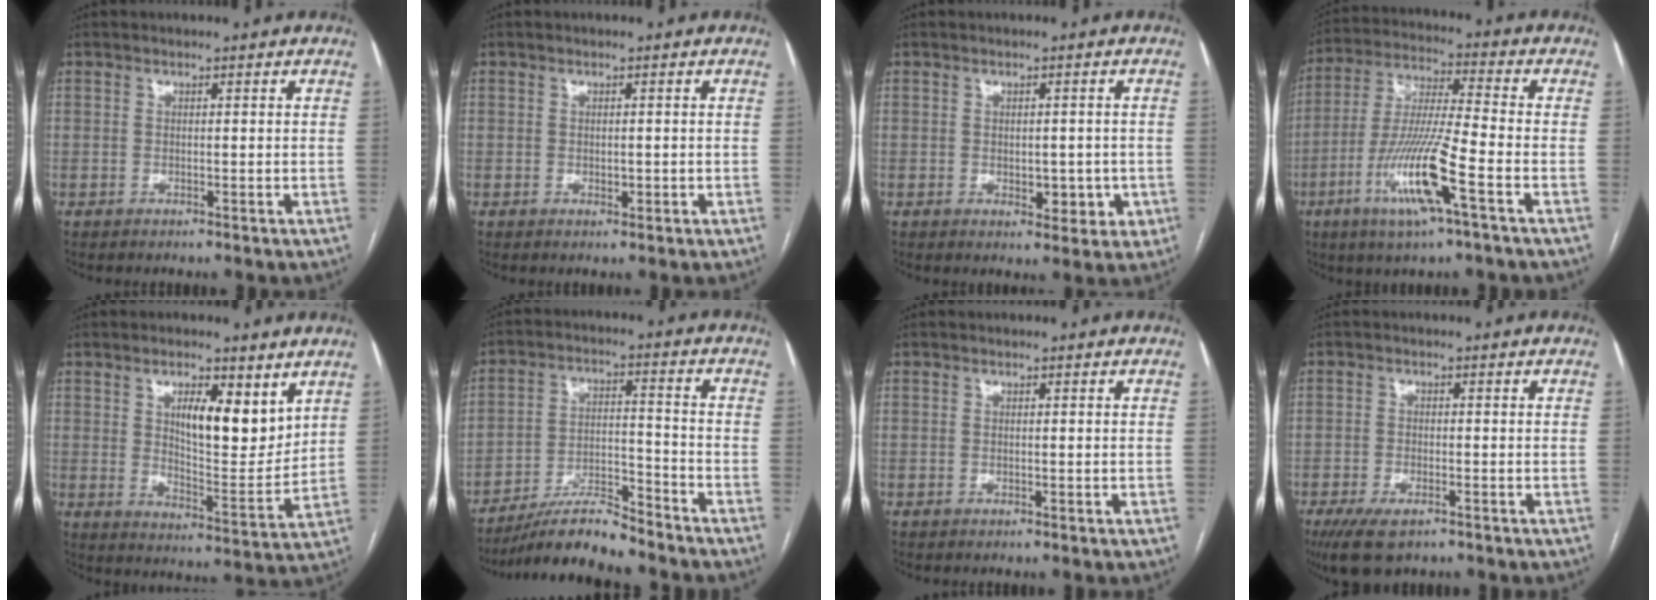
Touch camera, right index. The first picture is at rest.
{"total": 1.1, "force": [-0.2, 0.7, 0.9], "torque": [-0.013, 0.000, 0.002]}
{"total": 4.8, "force": [-0.9, 2.7, 3.8], "torque": [-0.038, 0.003, -0.001]}
{"total": 13.6, "force": [-5.7, 0.3, 12.4], "torque": [-0.252, -0.015, -0.109]}
{"total": 10.3, "force": [4.9, 3.5, 8.4], "torque": [-0.131, -0.010, 0.086]}
{"total": 9.6, "force": [-8.8, 0.9, 3.8], "torque": [-0.060, 0.001, -0.156]}
{"total": 0.0}
{"total": 6.1, "force": [-4.1, 2.4, 3.9], "torque": [-0.074, -0.009, -0.066]}